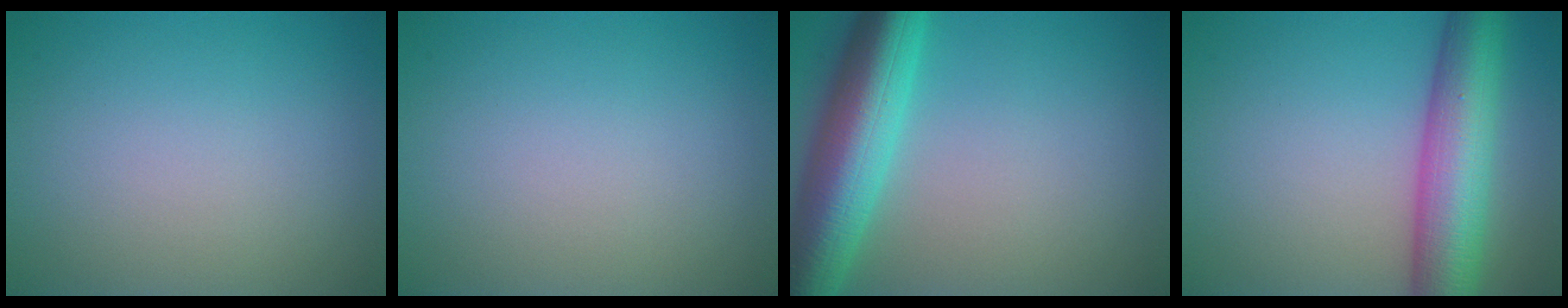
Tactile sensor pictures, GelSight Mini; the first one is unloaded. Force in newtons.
{"total": 0.0}
{"total": 8.9, "press": 8.9, "slide": 0.3}
{"total": 8.9, "press": 8.9, "slide": 0.2}